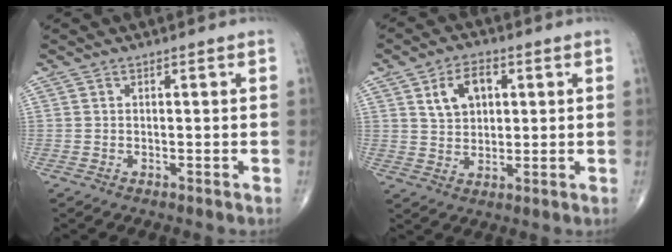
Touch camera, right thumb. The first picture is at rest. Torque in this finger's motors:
{"motor_torque": [-0.29, 1.65, 0.52, 0.43, 0.17]}